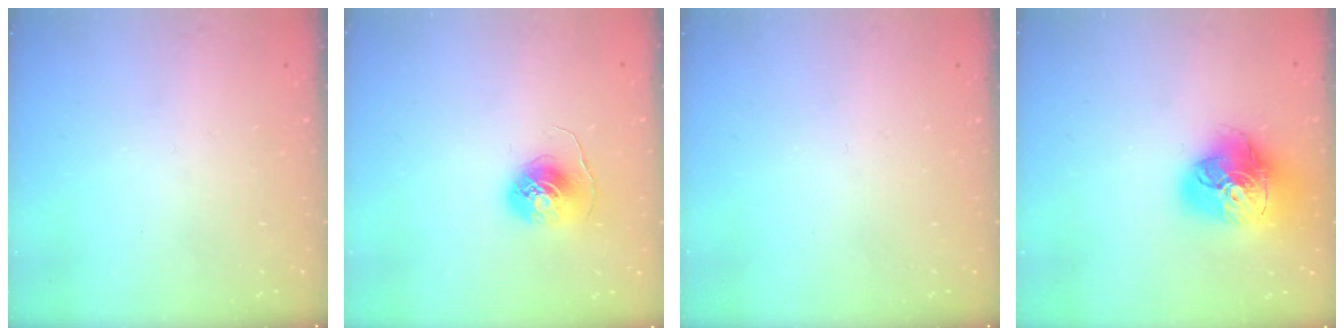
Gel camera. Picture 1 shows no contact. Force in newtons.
{"total": 7.5, "press": 7.5, "slide": 0.1}
{"total": 0.0}
{"total": 20.5, "press": 20.4, "slide": 2.4}